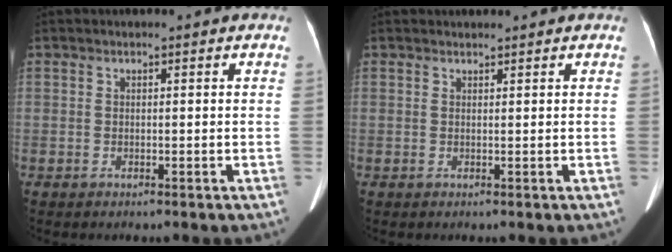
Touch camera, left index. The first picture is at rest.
{"total": 0.8, "force": [0.7, 0.0, 0.0], "torque": [-0.004, 0.006, 0.015]}